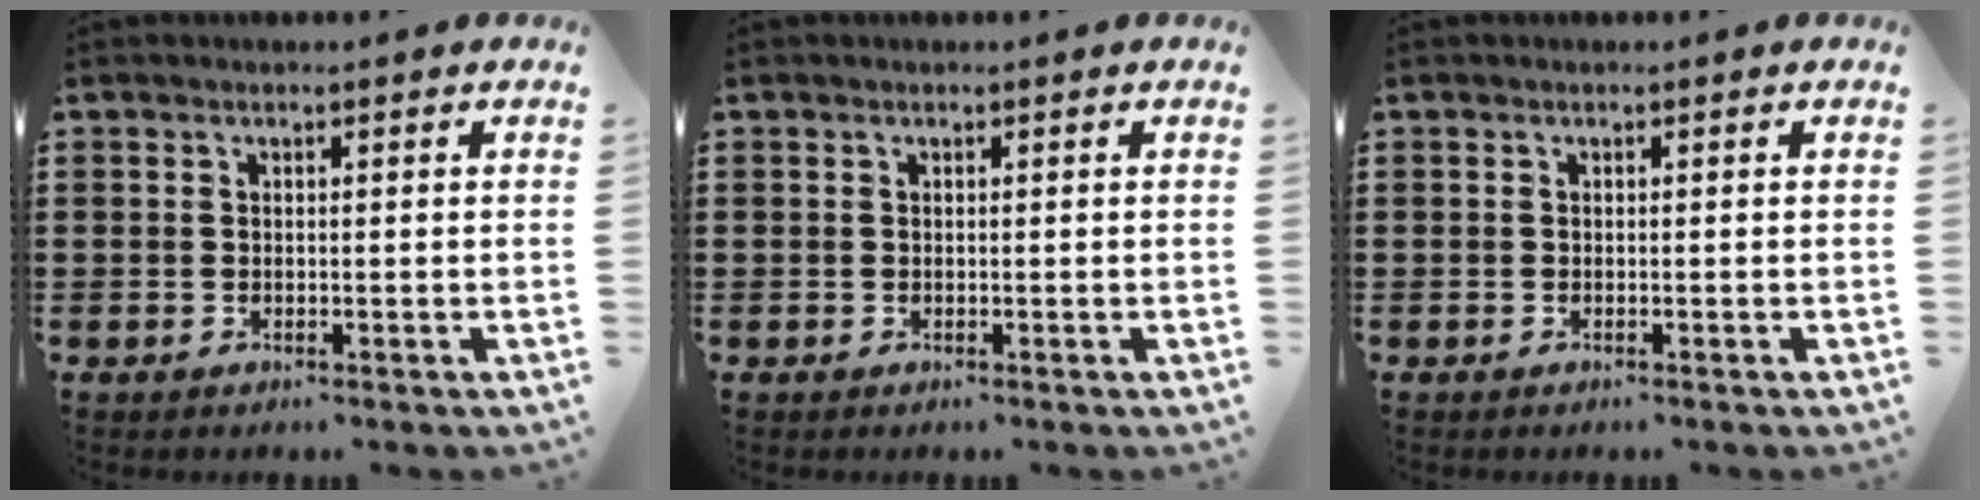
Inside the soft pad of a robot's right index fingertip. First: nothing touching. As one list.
[{"total": 0.0}, {"total": 0.0}]